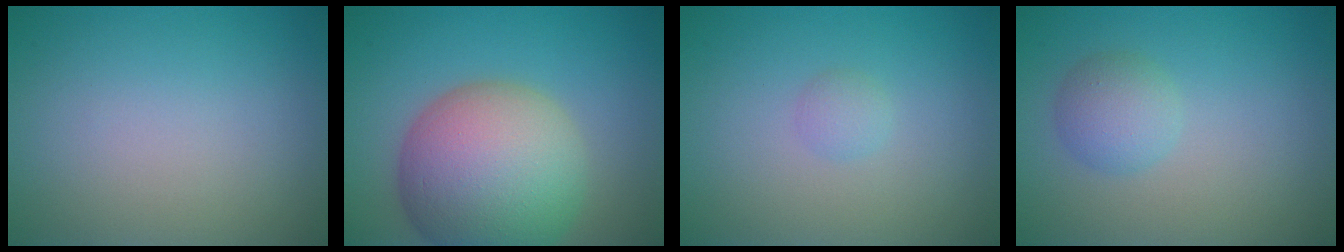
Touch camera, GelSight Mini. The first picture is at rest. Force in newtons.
{"total": 12.4, "press": 12.4, "slide": 0.7}
{"total": 1.0, "press": 1.0, "slide": 0.0}
{"total": 2.5, "press": 2.5, "slide": 0.1}